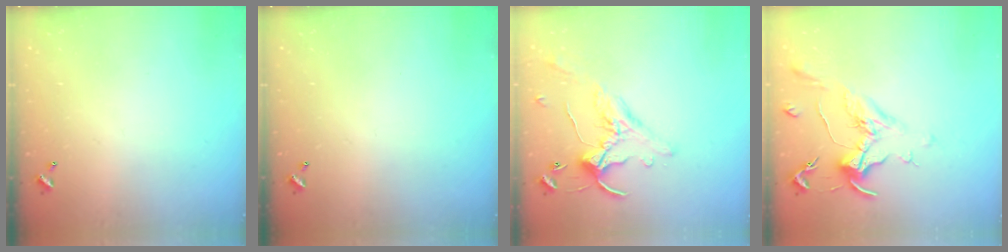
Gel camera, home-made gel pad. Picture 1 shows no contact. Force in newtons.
{"total": 0.0}
{"total": 0.9, "press": 0.1, "slide": 0.9}
{"total": 1.8, "press": 1.5, "slide": 0.9}